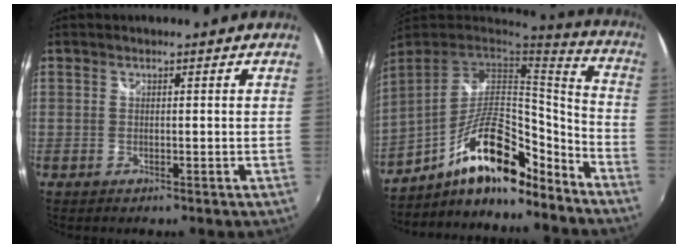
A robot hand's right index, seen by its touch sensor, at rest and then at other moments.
{"total": 18.8, "force": [-11.8, 6.5, 13.2], "torque": [-0.240, 0.006, -0.201]}